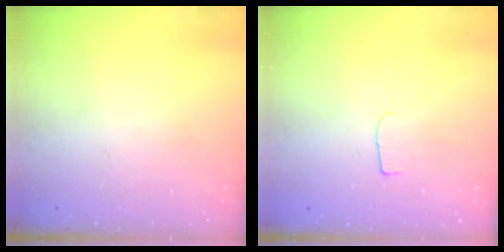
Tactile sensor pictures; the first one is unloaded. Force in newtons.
{"total": 4.5, "press": 4.4, "slide": 0.5}